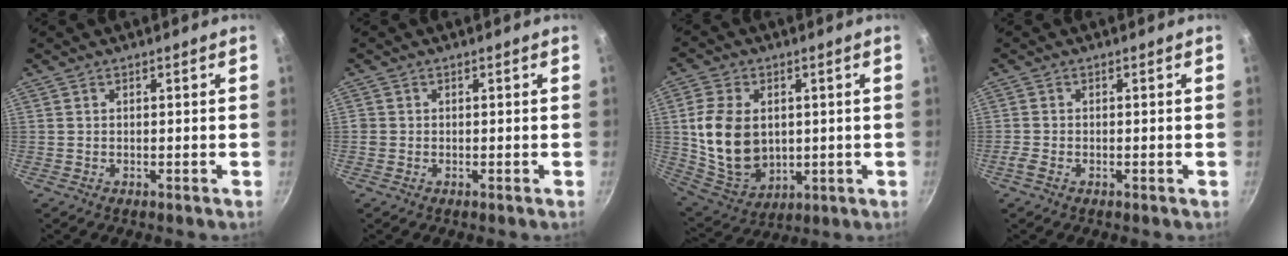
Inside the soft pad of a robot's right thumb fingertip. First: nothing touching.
{"total": 1.0, "force": [-0.2, 0.9, 0.2], "torque": [-0.004, 0.001, -0.005]}
{"total": 15.1, "force": [1.6, 11.0, 10.2], "torque": [-0.173, -0.017, 0.049]}
{"total": 1.7, "force": [-0.8, 0.9, 1.2], "torque": [-0.032, 0.003, -0.021]}